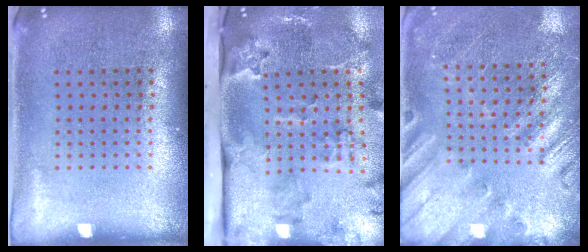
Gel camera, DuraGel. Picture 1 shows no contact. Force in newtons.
{"total": 3.8, "press": 2.6, "slide": 2.8}
{"total": 2.3, "press": 2.2, "slide": 0.7}